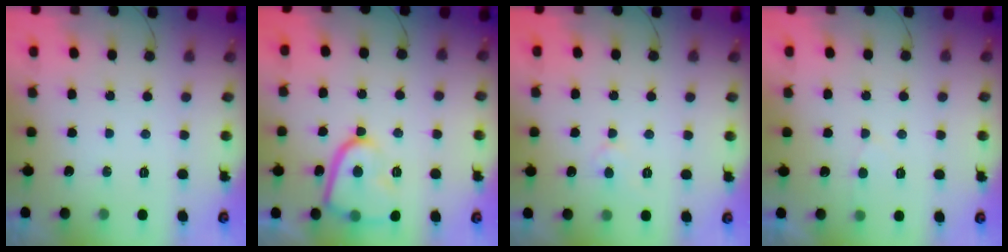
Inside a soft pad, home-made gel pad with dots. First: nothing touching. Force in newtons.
{"total": 13.8, "press": 13.7, "slide": 1.4}
{"total": 3.8, "press": 3.8, "slide": 0.3}
{"total": 3.4, "press": 3.4, "slide": 0.5}